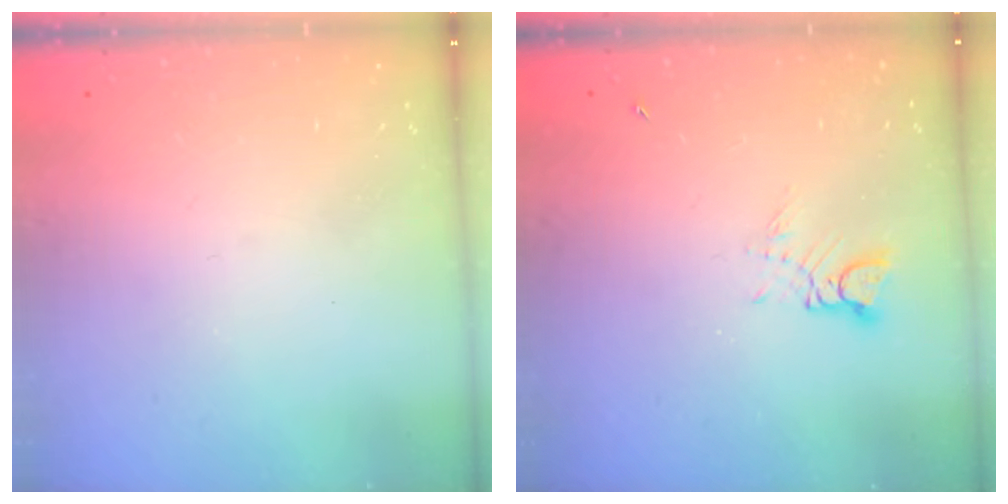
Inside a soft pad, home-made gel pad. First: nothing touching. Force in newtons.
{"total": 2.8, "press": 2.8, "slide": 0.4}